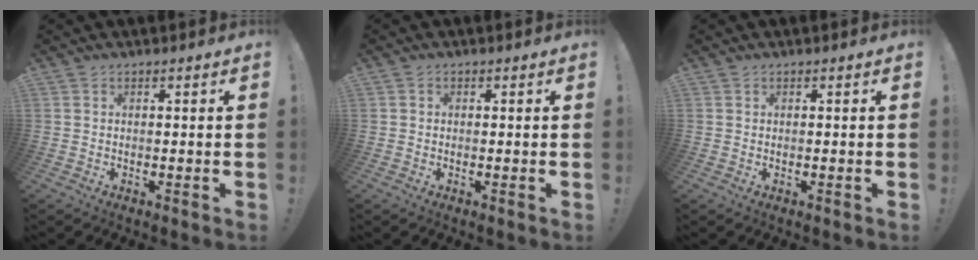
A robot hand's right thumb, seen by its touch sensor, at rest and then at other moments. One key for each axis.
{"total": 0.8, "fx": -0.1, "fy": 0.7, "fz": 0.1, "tx": -0.005, "ty": 0.004, "tz": -0.002}
{"total": 0.0}